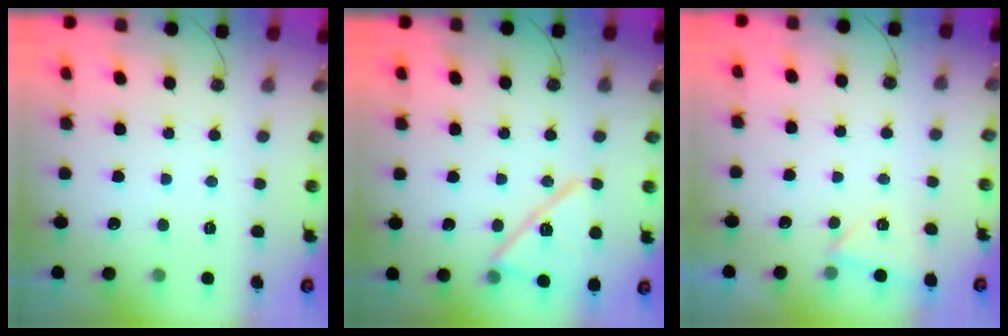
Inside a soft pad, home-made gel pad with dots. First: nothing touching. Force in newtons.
{"total": 14.7, "press": 14.7, "slide": 0.5}
{"total": 2.8, "press": 1.9, "slide": 2.1}